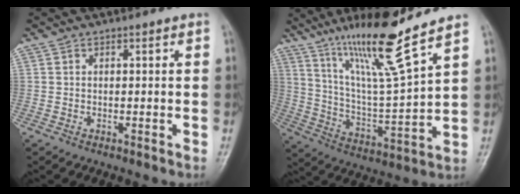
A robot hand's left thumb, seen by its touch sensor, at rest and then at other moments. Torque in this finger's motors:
{"motor_torque": [1.31, -0.37, 1.39, -1.39, 0.47]}